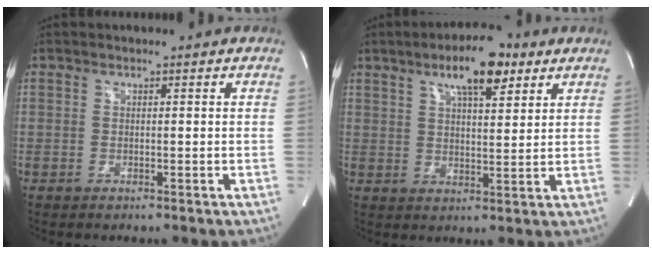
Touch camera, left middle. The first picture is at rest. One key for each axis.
{"total": 9.5, "fx": 5.6, "fy": 2.7, "fz": 7.2, "tx": -0.122, "ty": 0.012, "tz": 0.089}